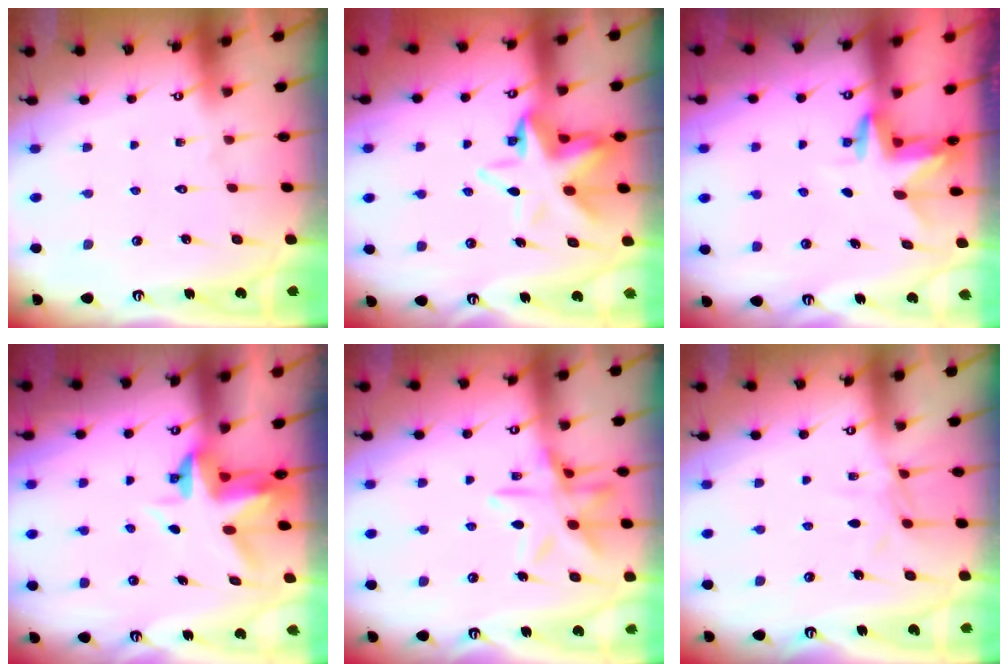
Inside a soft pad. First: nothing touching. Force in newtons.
{"total": 9.8, "press": 9.7, "slide": 1.8}
{"total": 3.0, "press": 3.0, "slide": 0.2}
{"total": 3.8, "press": 3.8, "slide": 0.4}
{"total": 13.8, "press": 13.7, "slide": 1.0}
{"total": 6.1, "press": 6.1, "slide": 0.6}